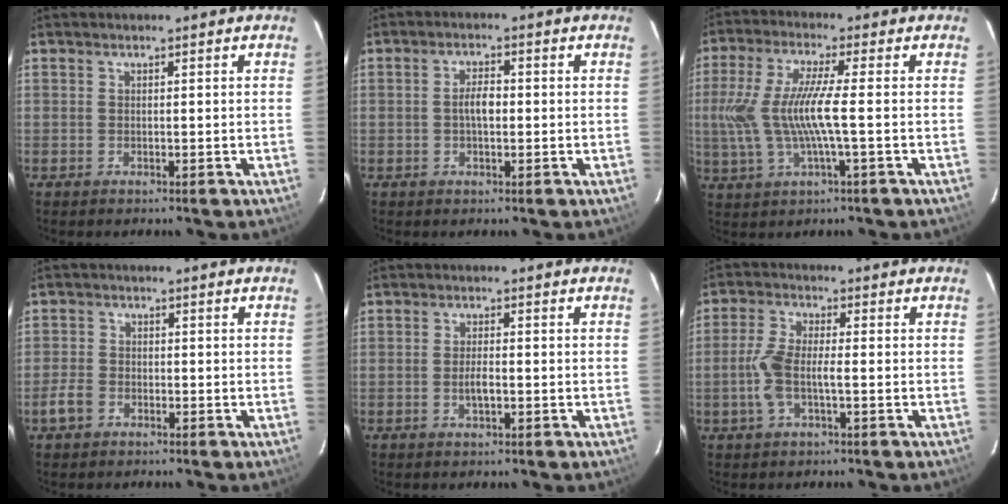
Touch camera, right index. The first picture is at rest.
{"total": 3.2, "force": [-0.3, 1.5, 2.9], "torque": [-0.054, 0.007, -0.004]}
{"total": 10.8, "force": [-1.0, 1.3, 10.6], "torque": [-0.219, -0.003, -0.014]}
{"total": 3.8, "force": [-2.1, 2.8, 1.5], "torque": [-0.038, 0.007, -0.039]}
{"total": 2.8, "force": [-0.8, 0.9, 2.5], "torque": [-0.049, -0.001, -0.013]}
{"total": 6.8, "force": [-1.6, 2.2, 6.2], "torque": [-0.137, 0.004, -0.032]}